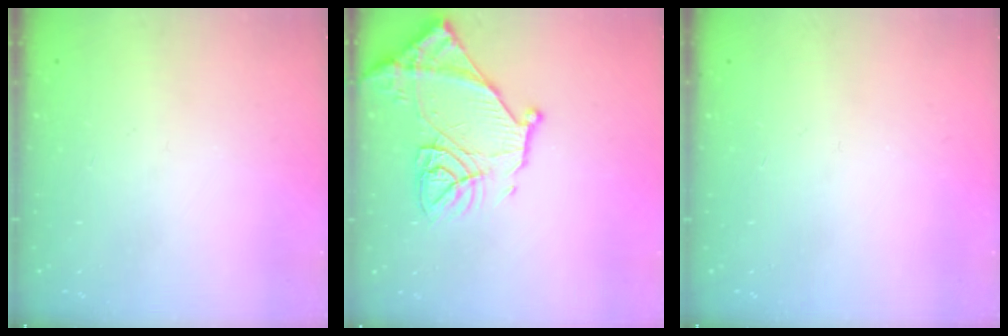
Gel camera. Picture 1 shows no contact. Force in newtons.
{"total": 14.6, "press": 14.6, "slide": 1.0}
{"total": 0.0}